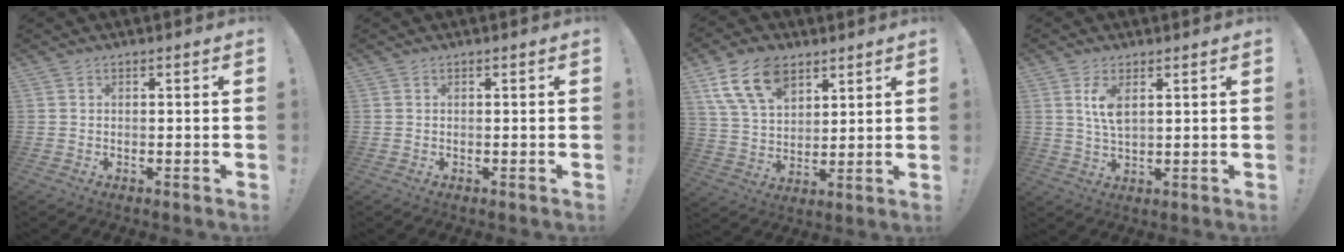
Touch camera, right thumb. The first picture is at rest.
{"total": 0.0}
{"total": 15.0, "force": [8.7, 9.0, 8.3], "torque": [-0.161, -0.034, 0.164]}
{"total": 5.6, "force": [2.2, 2.3, 4.6], "torque": [-0.085, -0.012, 0.033]}